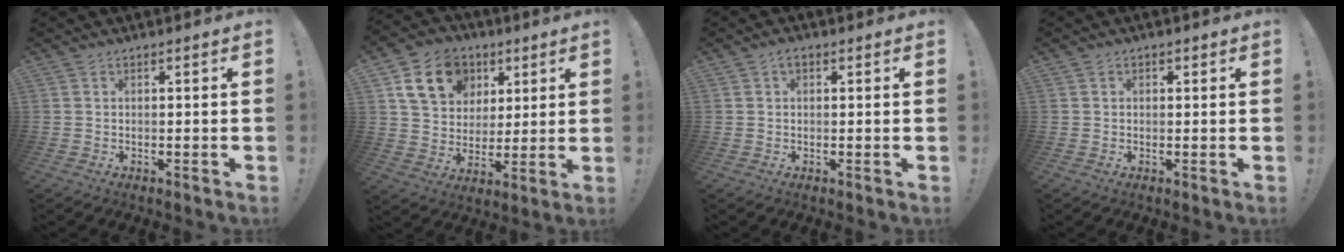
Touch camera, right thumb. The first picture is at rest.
{"total": 16.1, "force": [6.9, 12.6, 7.3], "torque": [-0.111, -0.019, 0.138]}
{"total": 1.8, "force": [0.5, 1.2, 1.2], "torque": [-0.018, 0.002, 0.008]}
{"total": 0.8, "force": [0.2, 0.7, 0.3], "torque": [0.001, 0.000, 0.002]}